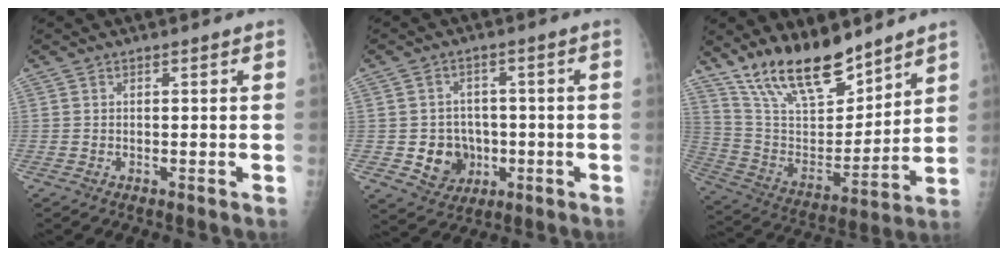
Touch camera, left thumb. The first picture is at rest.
{"total": 7.9, "force": [-1.5, 7.1, 3.2], "torque": [-0.016, 0.009, -0.016]}
{"total": 18.7, "force": [14.4, 6.8, 9.8], "torque": [-0.129, -0.082, 0.270]}